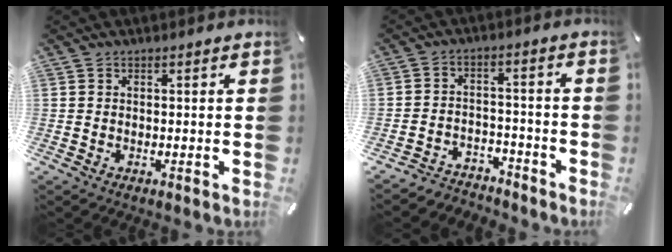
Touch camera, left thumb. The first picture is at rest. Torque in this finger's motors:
{"motor_torque": [-0.25, 0.09, -0.36, 0.30, -0.03]}